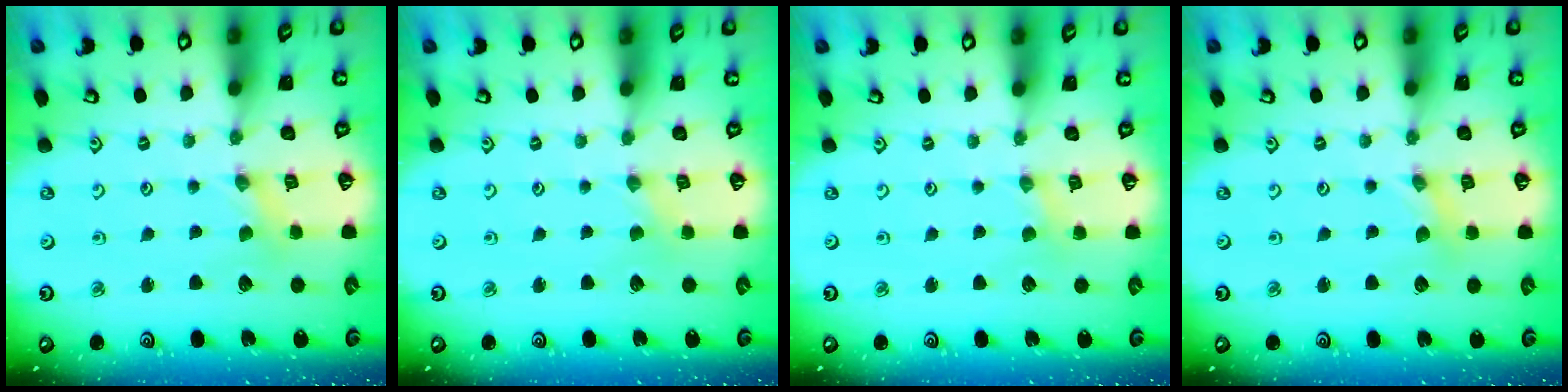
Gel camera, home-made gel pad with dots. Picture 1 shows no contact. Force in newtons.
{"total": 0.0}
{"total": 0.0}
{"total": 0.8, "press": 0.8, "slide": 0.1}